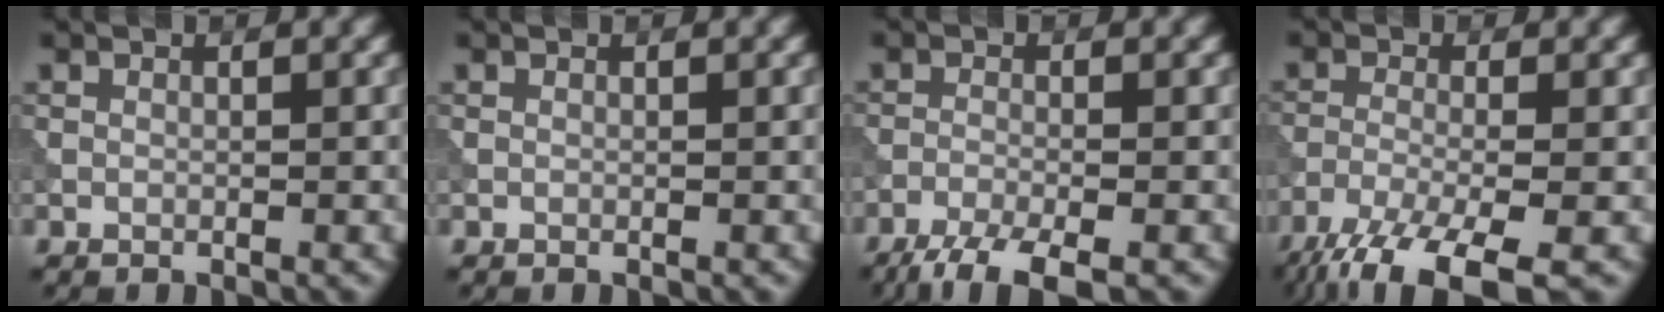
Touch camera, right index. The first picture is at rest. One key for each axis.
{"total": 0.0}
{"total": 4.6, "fx": -3.4, "fy": 0.8, "fz": 2.9, "tx": -0.053, "ty": -0.009, "tz": -0.073}
{"total": 8.8, "fx": -6.1, "fy": 2.2, "fz": 6.0, "tx": -0.114, "ty": -0.024, "tz": -0.116}